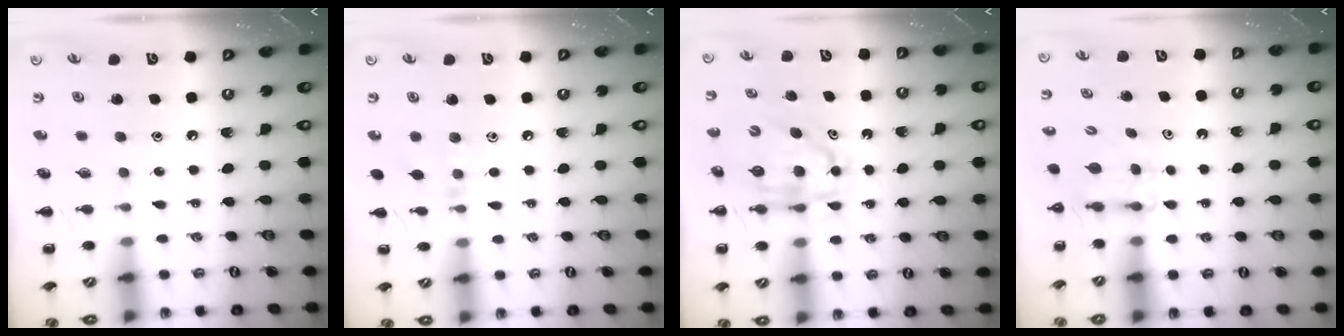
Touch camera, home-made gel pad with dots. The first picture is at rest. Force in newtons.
{"total": 6.2, "press": 5.9, "slide": 2.0}
{"total": 6.3, "press": 6.2, "slide": 0.9}
{"total": 3.1, "press": 2.8, "slide": 1.2}